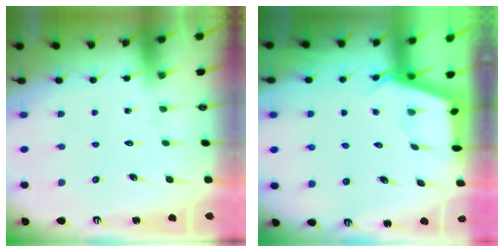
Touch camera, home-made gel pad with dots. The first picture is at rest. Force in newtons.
{"total": 2.5, "press": 2.5, "slide": 0.3}